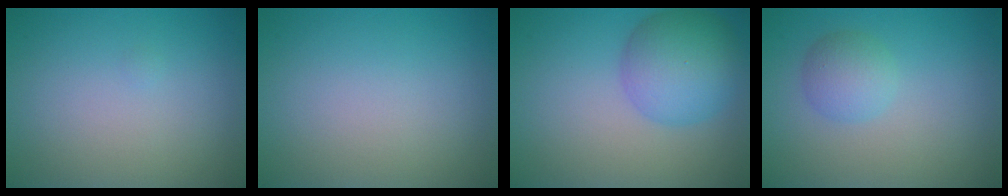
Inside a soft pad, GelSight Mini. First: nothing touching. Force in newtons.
{"total": 0.0}
{"total": 6.2, "press": 6.2, "slide": 0.3}
{"total": 2.5, "press": 2.5, "slide": 0.1}